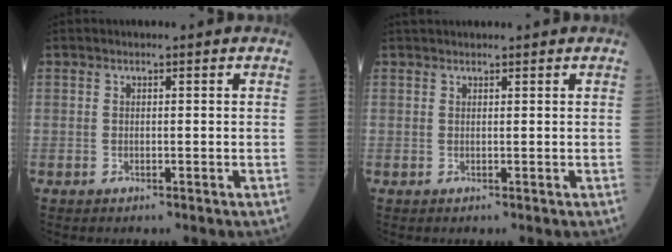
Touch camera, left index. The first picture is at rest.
{"total": 2.5, "force": [2.3, 0.3, 0.8], "torque": [-0.009, 0.032, 0.038]}